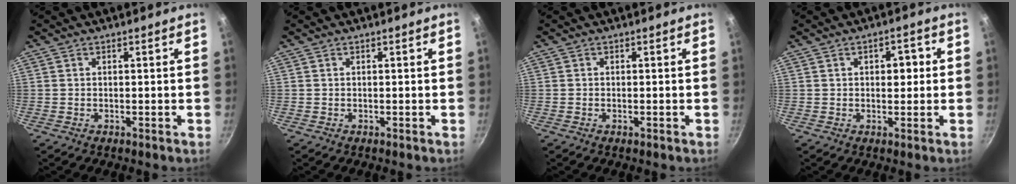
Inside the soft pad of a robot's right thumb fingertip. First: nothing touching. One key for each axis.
{"total": 0.0}
{"total": 0.5, "fx": -0.2, "fy": 0.2, "fz": 0.4, "tx": -0.006, "ty": 0.002, "tz": -0.006}
{"total": 4.4, "fx": 0.8, "fy": 2.6, "fz": 3.4, "tx": -0.027, "ty": 0.006, "tz": 0.008}